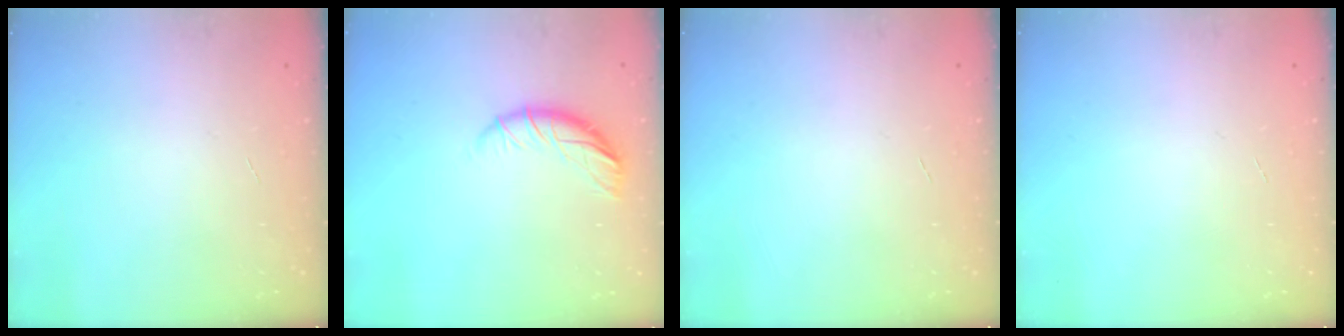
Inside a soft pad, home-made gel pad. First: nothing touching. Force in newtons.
{"total": 9.0, "press": 8.9, "slide": 0.6}
{"total": 0.0}
{"total": 0.0}